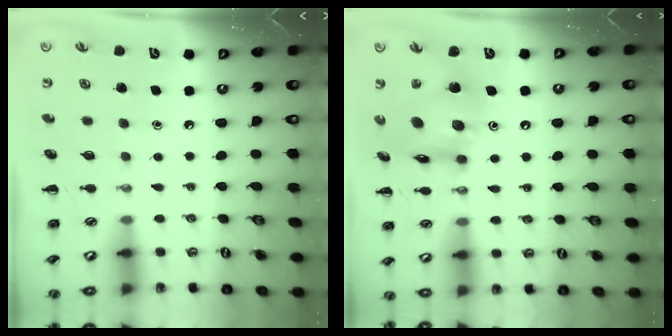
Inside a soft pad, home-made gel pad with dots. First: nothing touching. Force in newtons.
{"total": 15.1, "press": 14.9, "slide": 2.7}